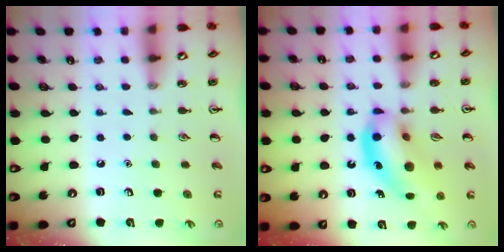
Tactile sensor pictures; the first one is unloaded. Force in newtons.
{"total": 14.2, "press": 13.5, "slide": 4.2}